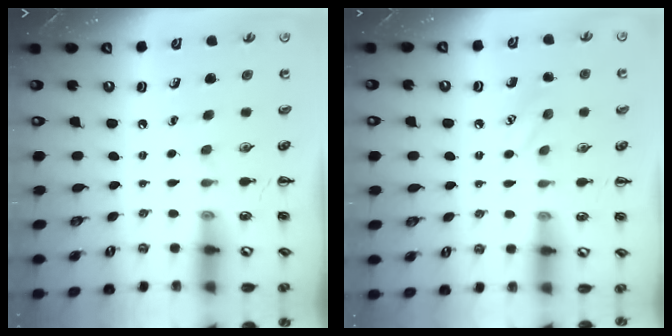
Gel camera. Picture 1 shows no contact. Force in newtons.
{"total": 6.9, "press": 6.7, "slide": 1.8}